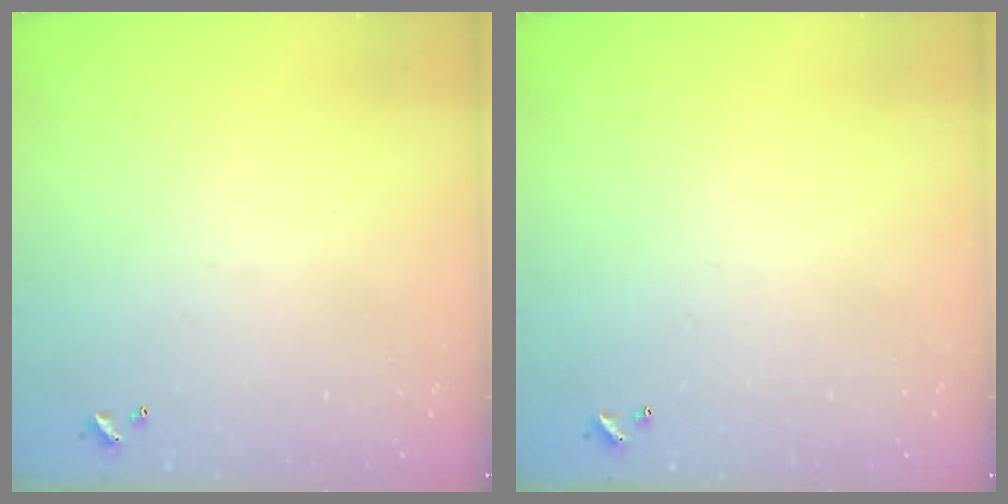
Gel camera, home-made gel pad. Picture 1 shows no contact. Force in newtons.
{"total": 0.0}